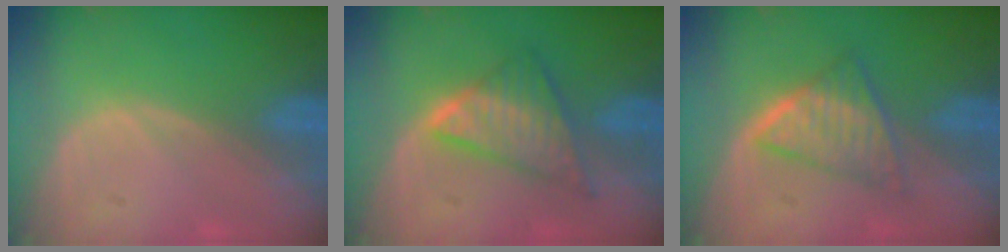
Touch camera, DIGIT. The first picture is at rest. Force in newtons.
{"total": 6.5, "press": 6.5, "slide": 0.2}
{"total": 5.5, "press": 5.4, "slide": 1.4}